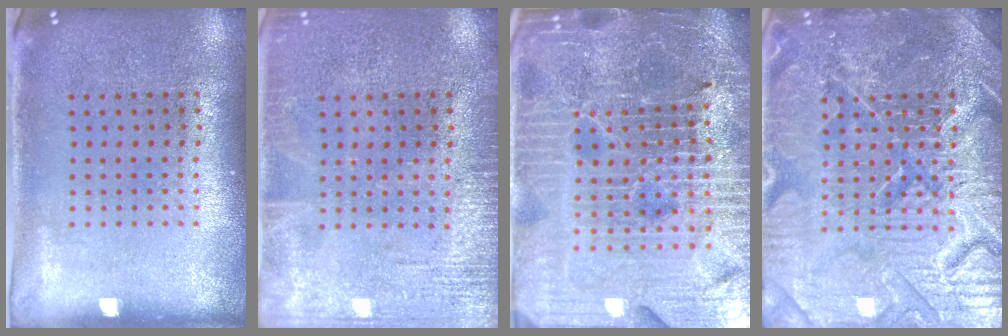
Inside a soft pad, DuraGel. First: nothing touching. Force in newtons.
{"total": 2.6, "press": 2.5, "slide": 0.3}
{"total": 6.1, "press": 5.5, "slide": 2.5}
{"total": 7.6, "press": 7.5, "slide": 0.9}